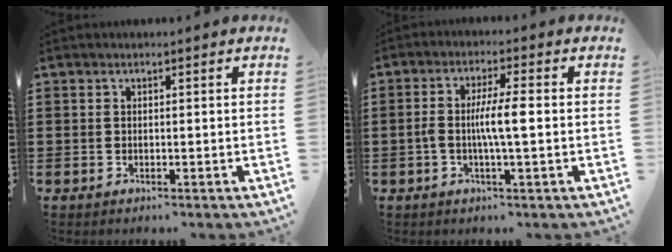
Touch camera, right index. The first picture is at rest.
{"total": 5.5, "force": [-0.6, 0.6, 5.4], "torque": [-0.111, -0.005, -0.019]}